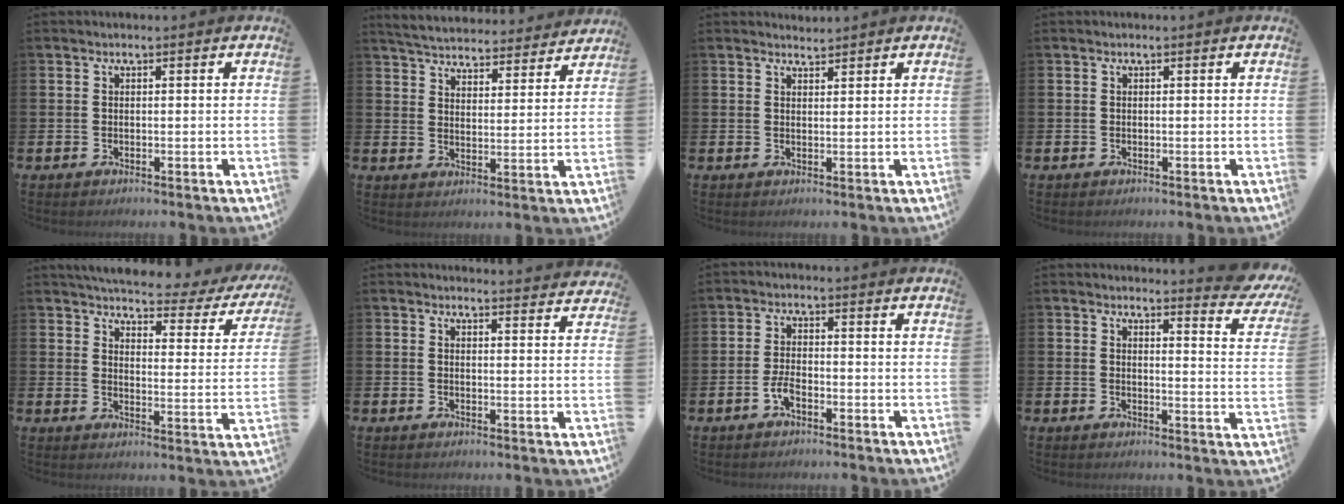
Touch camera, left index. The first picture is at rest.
{"total": 5.4, "force": [5.3, 0.9, 0.5], "torque": [-0.030, -0.039, 0.092]}
{"total": 2.0, "force": [1.9, 0.4, 0.0], "torque": [0.005, -0.010, 0.034]}
{"total": 0.0}
{"total": 4.6, "force": [4.3, 1.0, 1.5], "torque": [-0.042, -0.034, 0.066]}
{"total": 2.8, "force": [2.8, 0.0, -0.3], "torque": [0.008, -0.019, 0.049]}
{"total": 2.7, "force": [-1.4, 1.2, 2.0], "torque": [-0.052, 0.004, -0.027]}
{"total": 3.1, "force": [3.0, 0.0, 0.5], "torque": [0.006, -0.033, 0.046]}